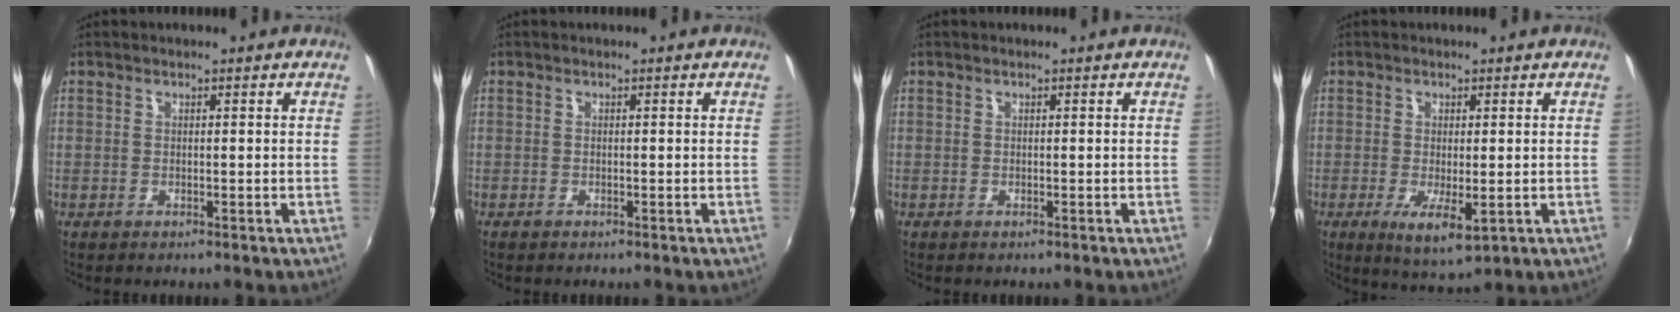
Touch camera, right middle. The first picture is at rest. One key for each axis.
{"total": 0.6, "fx": -0.6, "fy": 0.2, "fz": 0.2, "tx": -0.006, "ty": -0.003, "tz": -0.012}
{"total": 0.0}
{"total": 5.9, "fx": -1.6, "fy": 1.7, "fz": 5.4, "tx": -0.101, "ty": -0.022, "tz": -0.020}